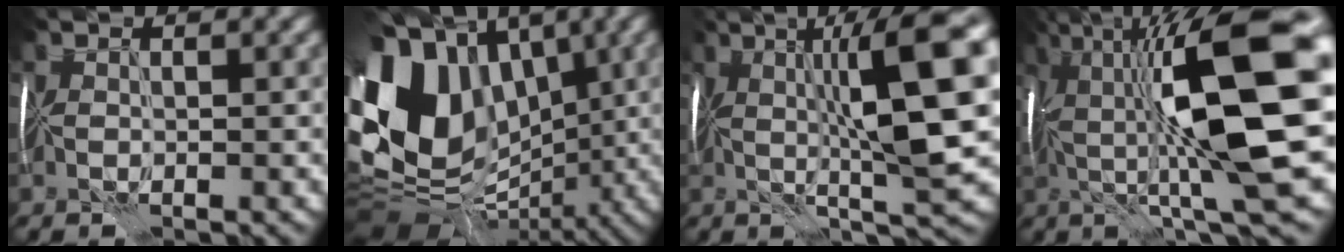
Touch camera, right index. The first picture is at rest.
{"total": 16.6, "force": [0.3, 12.9, 10.4], "torque": [-0.208, 0.010, 0.021]}
{"total": 11.6, "force": [1.2, 2.0, 11.4], "torque": [-0.174, 0.009, 0.028]}
{"total": 15.1, "force": [1.2, 3.6, 14.6], "torque": [-0.251, 0.013, 0.022]}